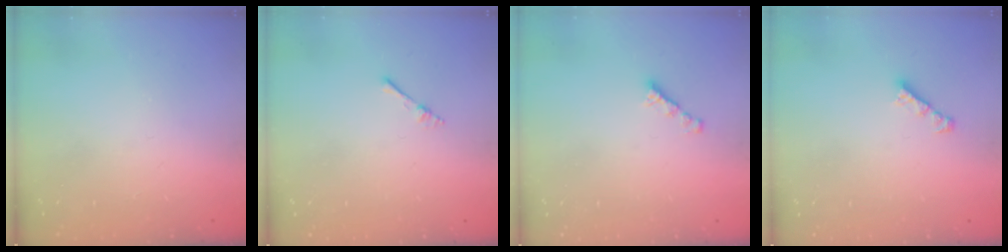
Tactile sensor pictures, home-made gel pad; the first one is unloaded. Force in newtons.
{"total": 2.2, "press": 2.2, "slide": 0.3}
{"total": 2.7, "press": 2.7, "slide": 0.2}
{"total": 2.4, "press": 2.4, "slide": 0.1}